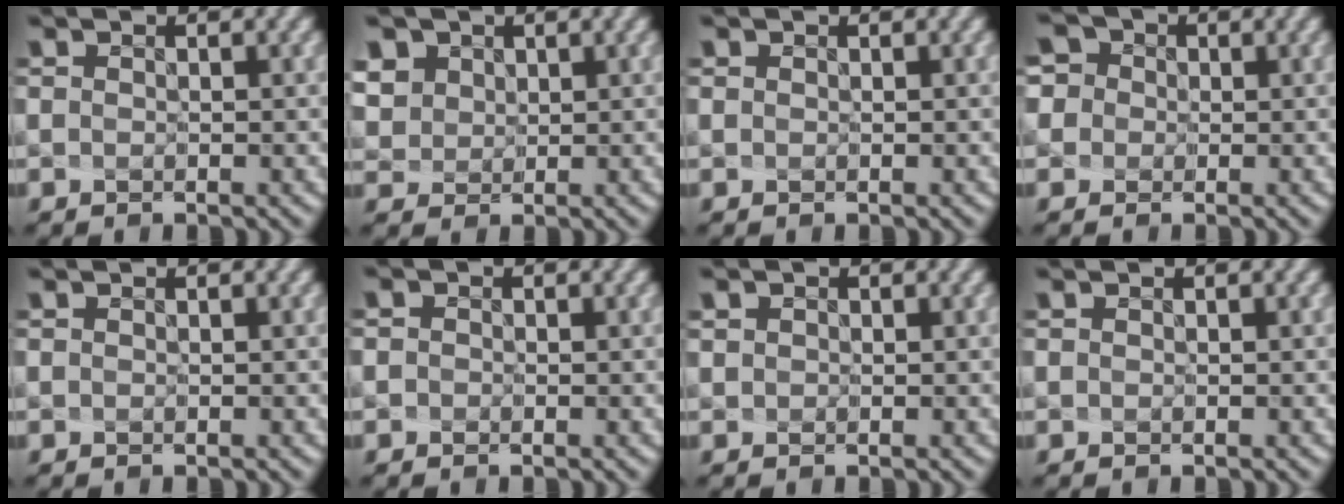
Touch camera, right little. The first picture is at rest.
{"total": 6.6, "force": [4.1, 4.6, 2.4], "torque": [-0.080, 0.000, 0.085]}
{"total": 0.9, "force": [0.5, 0.6, 0.4], "torque": [-0.004, 0.005, 0.006]}
{"total": 4.7, "force": [1.0, 4.1, 2.1], "torque": [-0.042, 0.022, 0.005]}
{"total": 0.0}
{"total": 1.1, "force": [-0.1, 1.0, 0.4], "torque": [0.006, 0.009, -0.010]}
{"total": 1.7, "force": [1.1, 1.2, 0.6], "torque": [-0.009, 0.002, 0.012]}
{"total": 0.0}